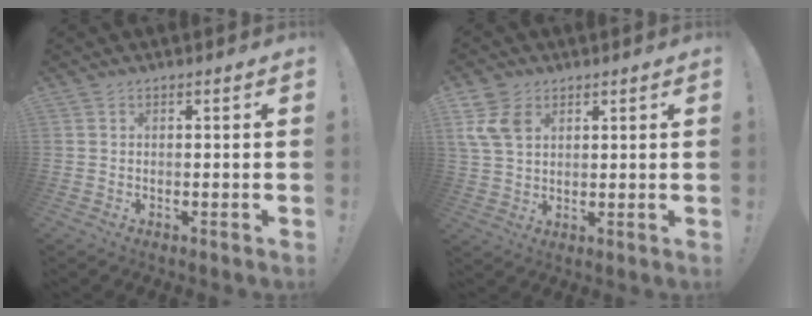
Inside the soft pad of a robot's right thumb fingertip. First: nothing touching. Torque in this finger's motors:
{"motor_torque": [0.00, 0.24, 0.15, 0.67, 0.25]}